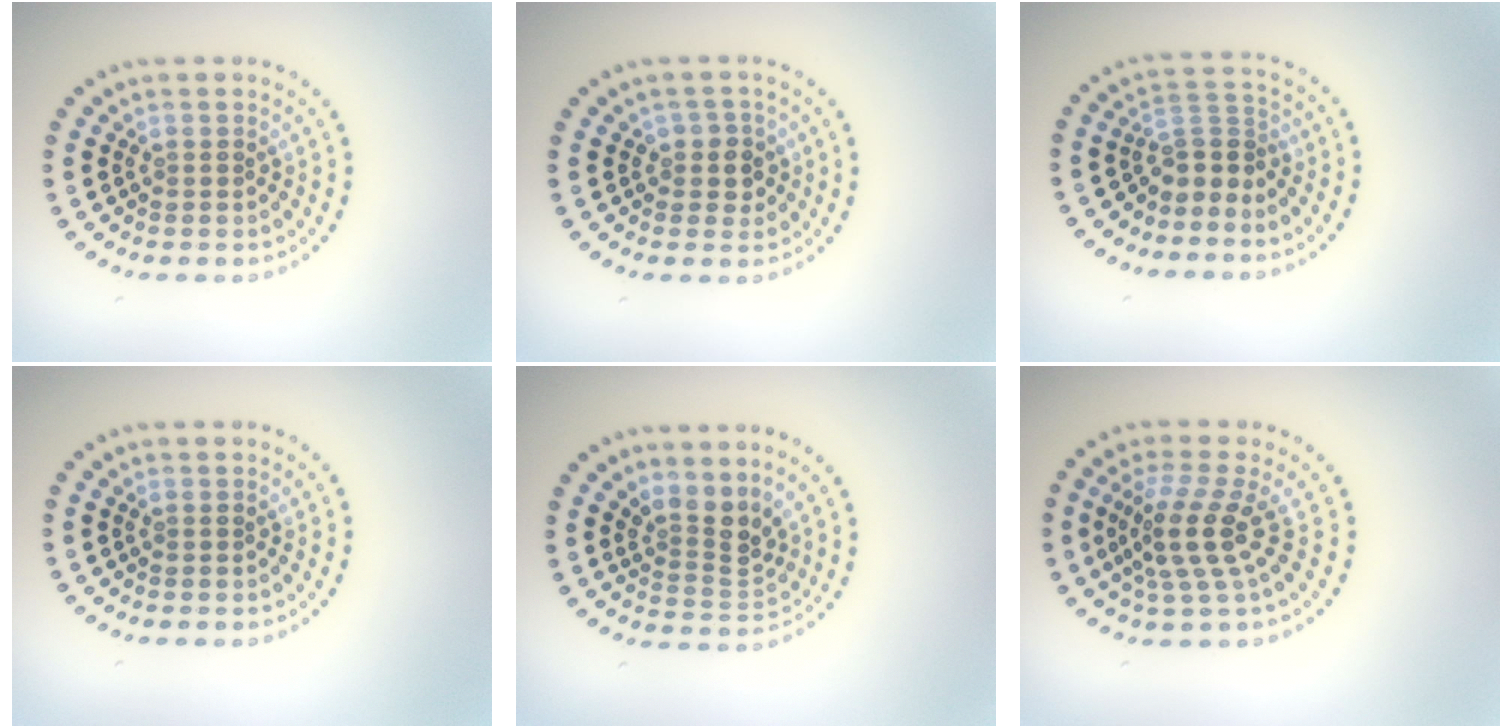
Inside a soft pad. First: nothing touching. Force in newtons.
{"total": 1.8, "press": 1.7, "slide": 0.8}
{"total": 2.8, "press": 1.9, "slide": 2.0}
{"total": 0.0}
{"total": 2.9, "press": 2.1, "slide": 2.0}
{"total": 3.9, "press": 2.8, "slide": 2.7}